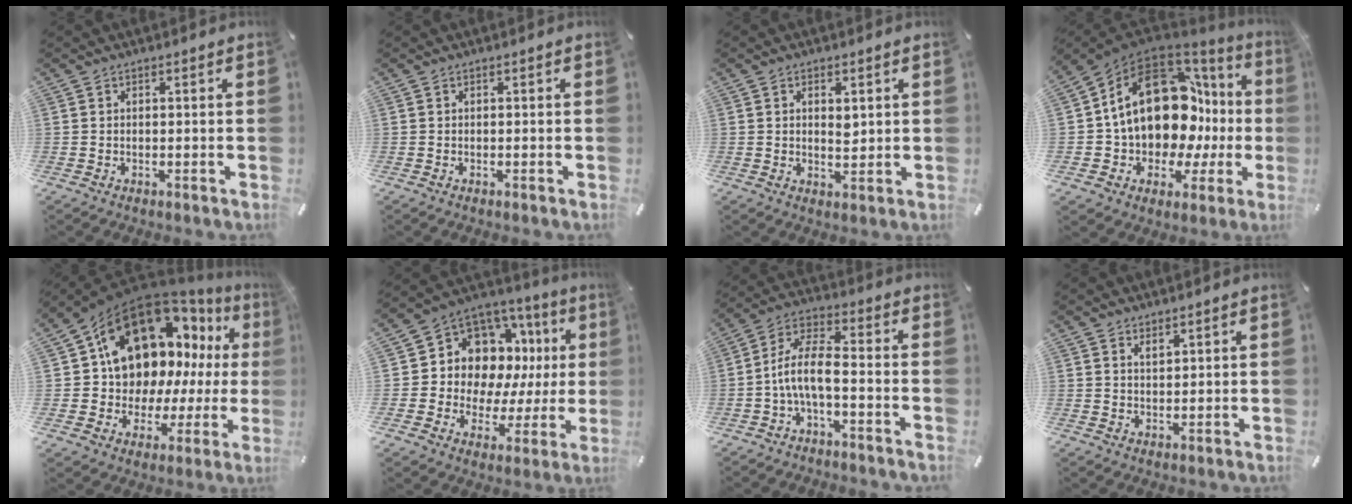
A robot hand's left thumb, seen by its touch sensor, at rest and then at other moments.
{"total": 0.0}
{"total": 3.0, "force": [1.0, 1.8, 2.2], "torque": [-0.033, -0.003, 0.014]}
{"total": 19.4, "force": [4.5, 13.5, 13.2], "torque": [-0.223, -0.045, 0.085]}
{"total": 17.2, "force": [10.0, 11.4, 8.2], "torque": [-0.134, -0.089, 0.187]}
{"total": 10.3, "force": [4.6, 8.6, 3.4], "torque": [-0.064, -0.069, 0.091]}
{"total": 8.3, "force": [-3.1, 3.1, 7.0], "torque": [-0.144, 0.003, -0.057]}
{"total": 2.0, "force": [1.8, 0.6, 0.6], "torque": [-0.013, -0.006, 0.034]}